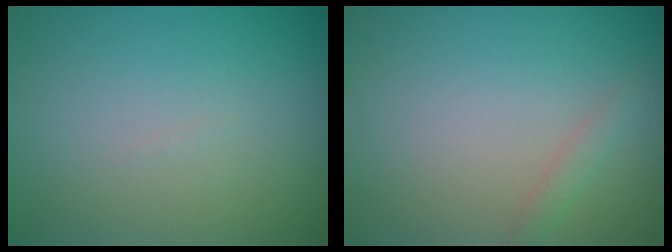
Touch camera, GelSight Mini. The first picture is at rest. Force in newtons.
{"total": 0.9, "press": 0.9, "slide": 0.0}